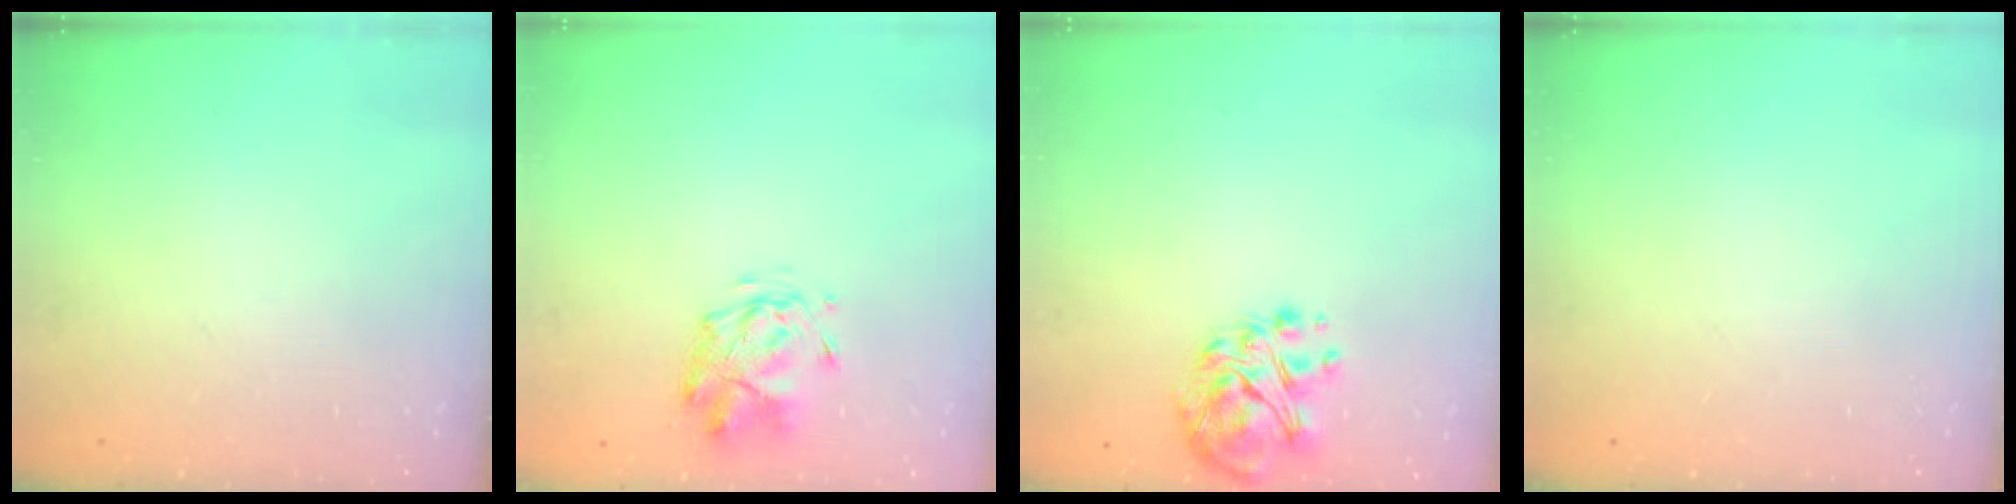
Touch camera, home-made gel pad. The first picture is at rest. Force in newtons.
{"total": 2.9, "press": 2.5, "slide": 1.5}
{"total": 8.6, "press": 8.4, "slide": 1.4}
{"total": 0.0}